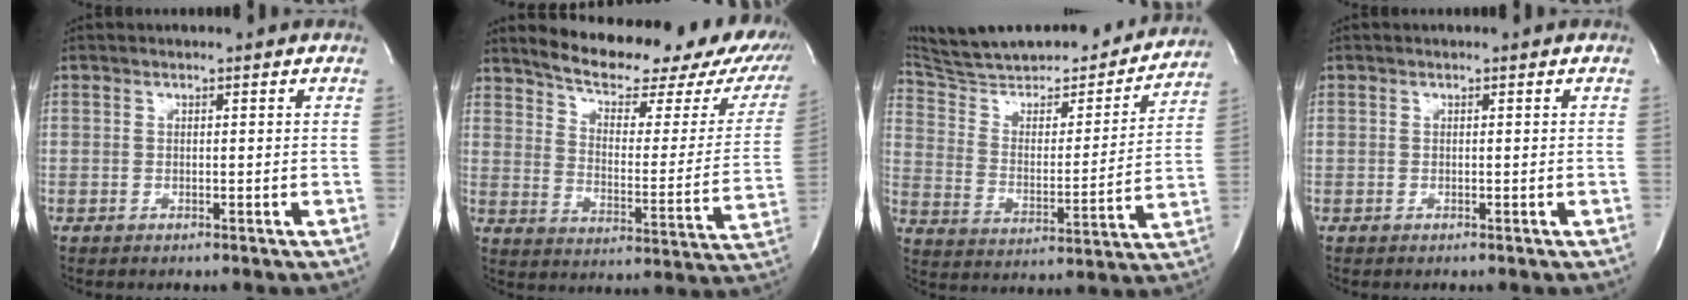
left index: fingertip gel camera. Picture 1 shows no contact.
{"total": 23.8, "force": [20.0, 6.9, 10.8], "torque": [-0.148, -0.034, 0.244]}
{"total": 27.9, "force": [25.1, 5.9, 10.8], "torque": [-0.184, -0.016, 0.356]}
{"total": 0.0}